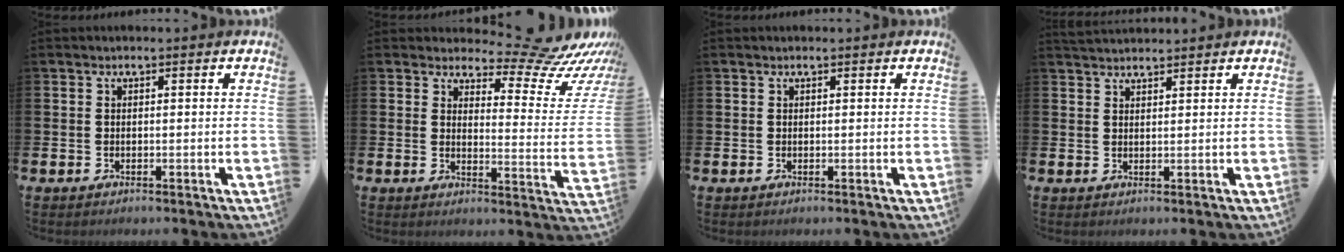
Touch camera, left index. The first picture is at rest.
{"total": 8.4, "force": [7.2, 2.5, 3.4], "torque": [-0.047, -0.069, 0.116]}
{"total": 0.0}
{"total": 2.3, "force": [2.2, 0.4, 0.2], "torque": [0.000, -0.008, 0.040]}